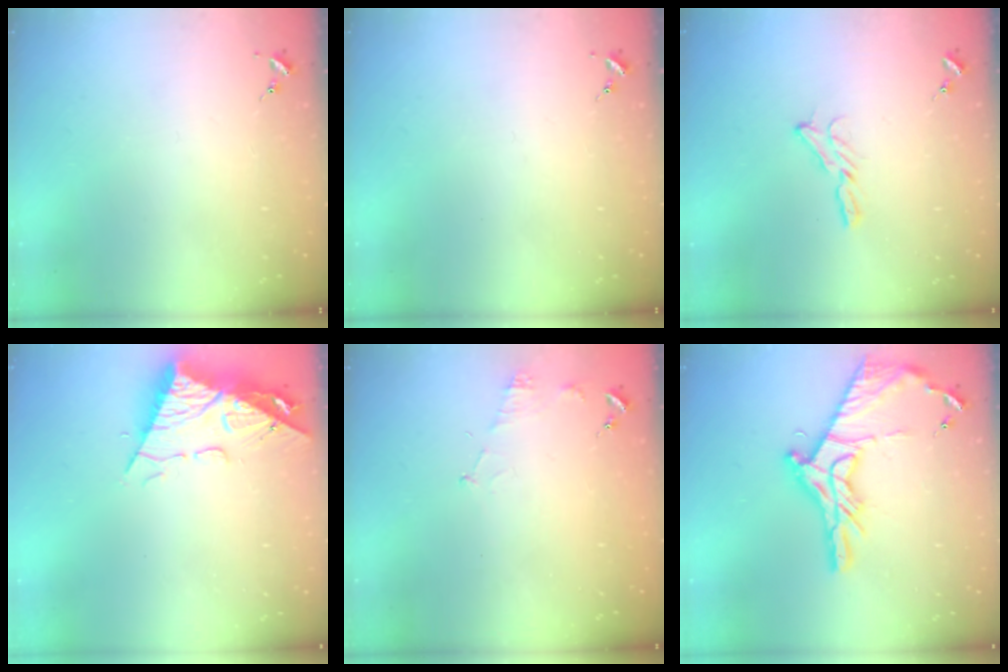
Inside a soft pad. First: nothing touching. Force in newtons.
{"total": 0.0}
{"total": 6.4, "press": 6.4, "slide": 0.1}
{"total": 12.3, "press": 12.2, "slide": 1.3}
{"total": 6.4, "press": 6.4, "slide": 0.5}
{"total": 19.9, "press": 19.8, "slide": 1.4}